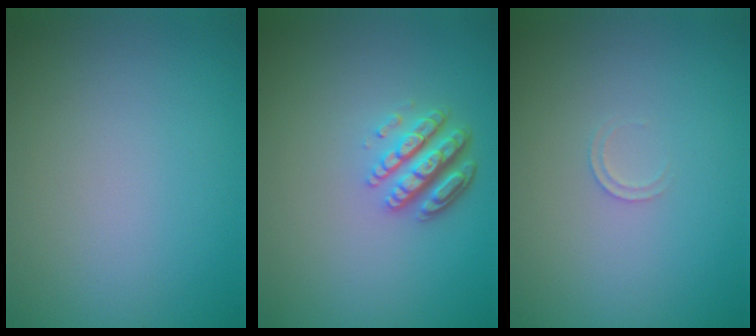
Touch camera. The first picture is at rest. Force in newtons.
{"total": 4.4, "press": 3.3, "slide": 3.0}
{"total": 0.7, "press": 0.7, "slide": 0.1}